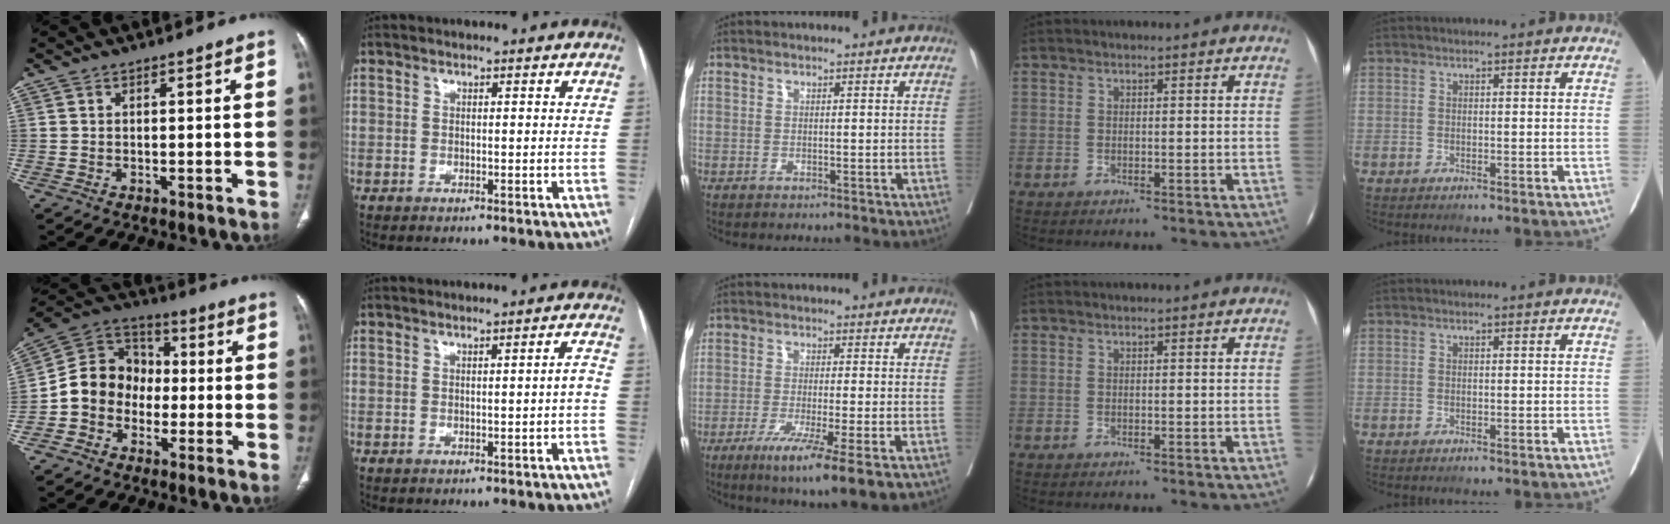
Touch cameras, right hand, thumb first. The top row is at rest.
{"thumb": {"total": 11.3, "force": [-2.4, 9.8, 5.1], "torque": [-0.060, 0.043, -0.059]}, "index": {"total": 1.4, "force": [-0.3, -0.1, 1.4], "torque": [-0.017, 0.001, -0.003]}, "middle": {"total": 9.4, "force": [-5.1, -0.1, 7.8], "torque": [-0.124, -0.027, -0.081]}}